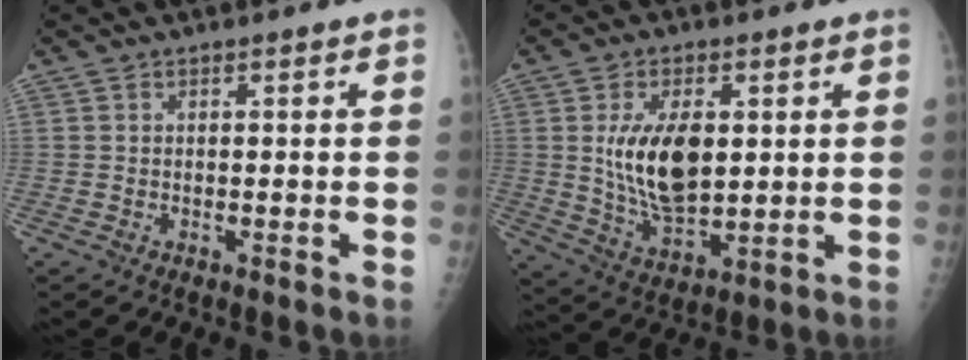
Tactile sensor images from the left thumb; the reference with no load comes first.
{"total": 13.0, "force": [2.1, 7.0, 10.7], "torque": [-0.175, -0.019, 0.049]}